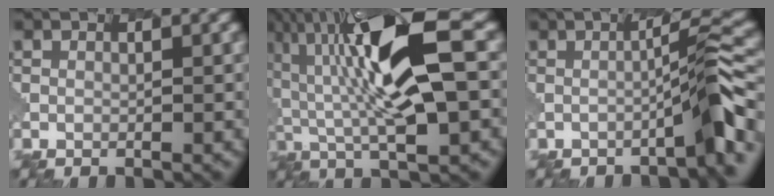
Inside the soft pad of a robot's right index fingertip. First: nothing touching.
{"total": 11.2, "force": [3.2, 3.5, 10.1], "torque": [-0.224, 0.012, 0.021]}
{"total": 2.6, "force": [-1.0, -1.0, 2.2], "torque": [-0.055, 0.023, -0.046]}